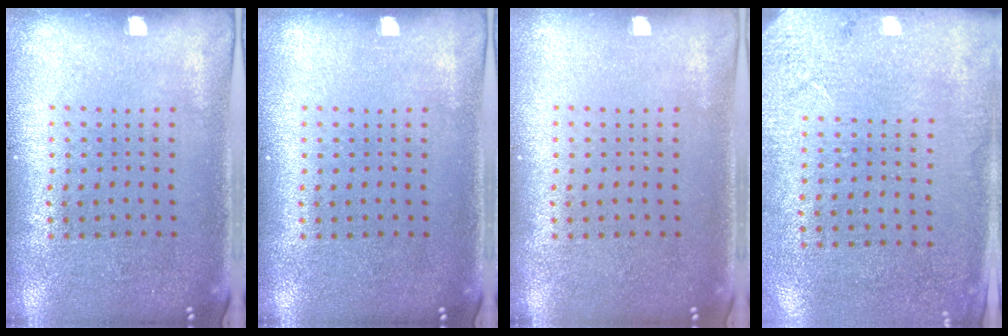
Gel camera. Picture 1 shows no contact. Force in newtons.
{"total": 0.0}
{"total": 0.0}
{"total": 2.6, "press": 2.2, "slide": 1.3}